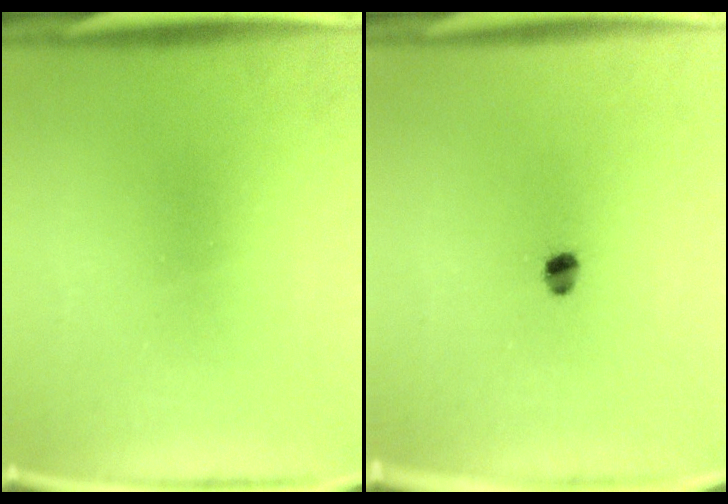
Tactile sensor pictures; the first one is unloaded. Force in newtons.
{"total": 2.3}